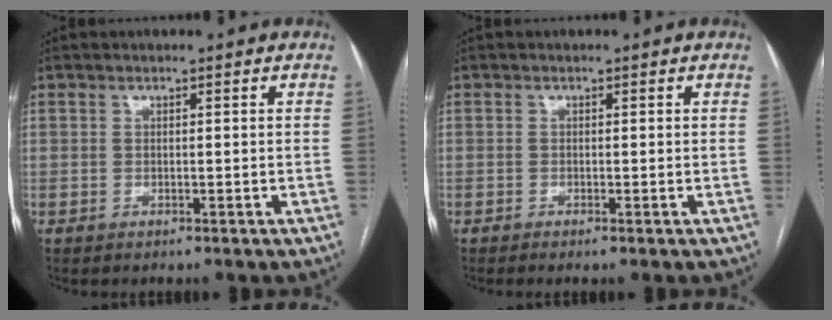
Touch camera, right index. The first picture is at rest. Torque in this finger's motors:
{"motor_torque": [0.22, 0.06, -0.04, 0.01]}